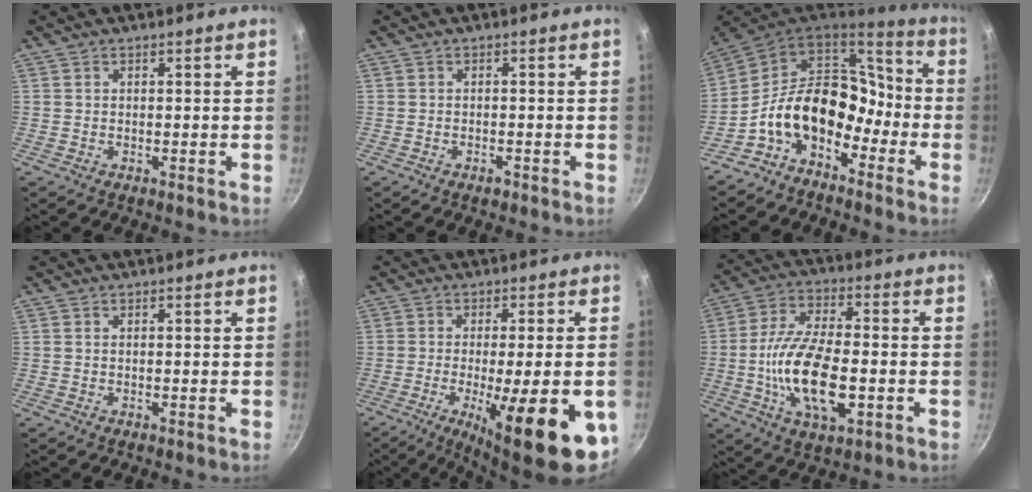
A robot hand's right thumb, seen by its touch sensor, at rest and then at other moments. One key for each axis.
{"total": 1.3, "fx": -0.9, "fy": 0.6, "fz": 0.7, "tx": -0.013, "ty": 0.008, "tz": -0.012}
{"total": 17.4, "fx": -6.1, "fy": 11.7, "fz": 11.3, "tx": -0.150, "ty": 0.078, "tz": -0.129}
{"total": 0.0}
{"total": 19.5, "fx": -6.6, "fy": 4.8, "fz": 17.7, "tx": -0.234, "ty": -0.009, "tz": -0.088}
{"total": 16.7, "fx": -3.2, "fy": 7.5, "fz": 14.5, "tx": -0.268, "ty": 0.018, "tz": -0.066}